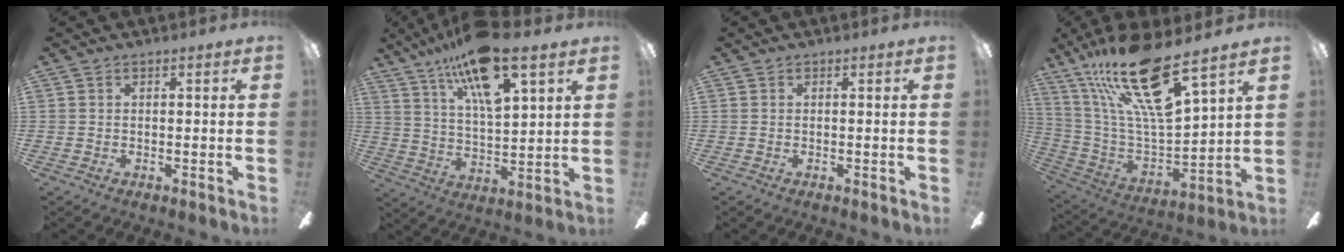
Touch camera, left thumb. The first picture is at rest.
{"total": 16.3, "force": [11.2, 4.5, 11.0], "torque": [-0.204, -0.048, 0.188]}
{"total": 0.0}
{"total": 24.1, "force": [15.9, 6.2, 17.0], "torque": [-0.328, -0.102, 0.266]}